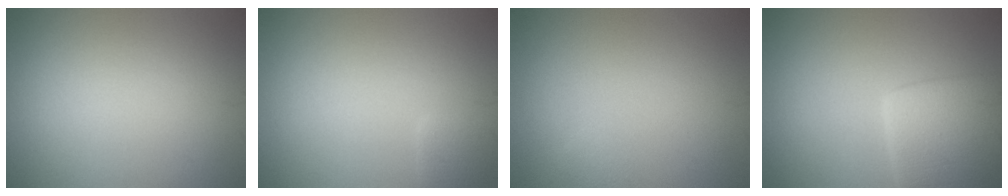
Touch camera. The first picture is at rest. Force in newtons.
{"total": 1.2, "press": 1.2, "slide": 0.2}
{"total": 0.6, "press": 0.6, "slide": 0.0}
{"total": 7.8, "press": 7.8, "slide": 0.5}